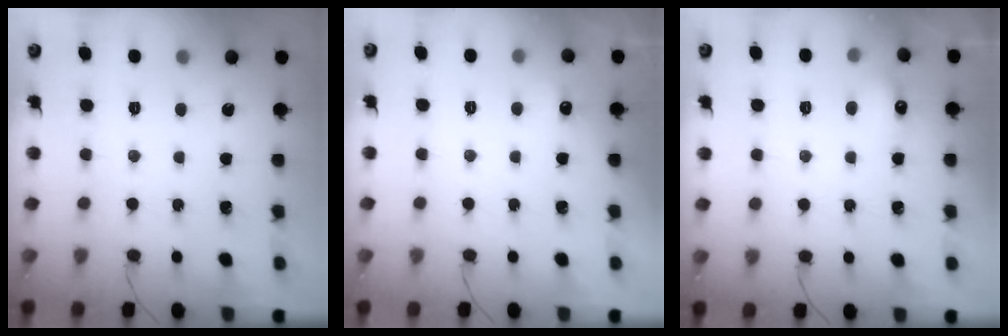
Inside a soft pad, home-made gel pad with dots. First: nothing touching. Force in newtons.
{"total": 3.8, "press": 3.6, "slide": 1.2}
{"total": 6.0, "press": 5.9, "slide": 1.2}